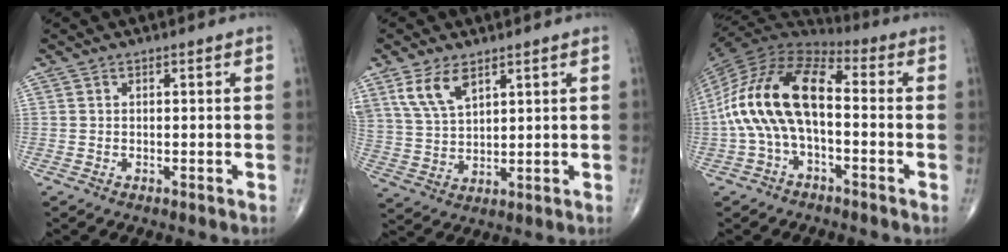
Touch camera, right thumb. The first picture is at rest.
{"total": 7.7, "force": [4.6, 3.8, 4.9], "torque": [-0.093, -0.015, 0.101]}
{"total": 17.5, "force": [-1.4, 8.9, 15.0], "torque": [-0.287, 0.041, -0.035]}